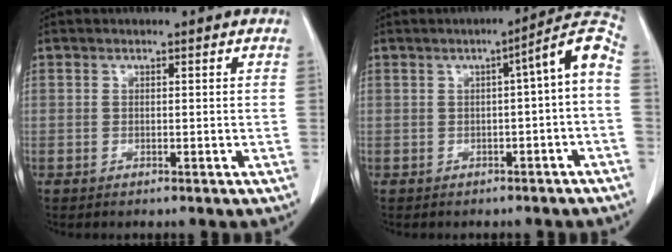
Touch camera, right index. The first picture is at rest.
{"total": 7.0, "force": [-0.8, 0.5, 6.9], "torque": [-0.082, 0.022, -0.017]}